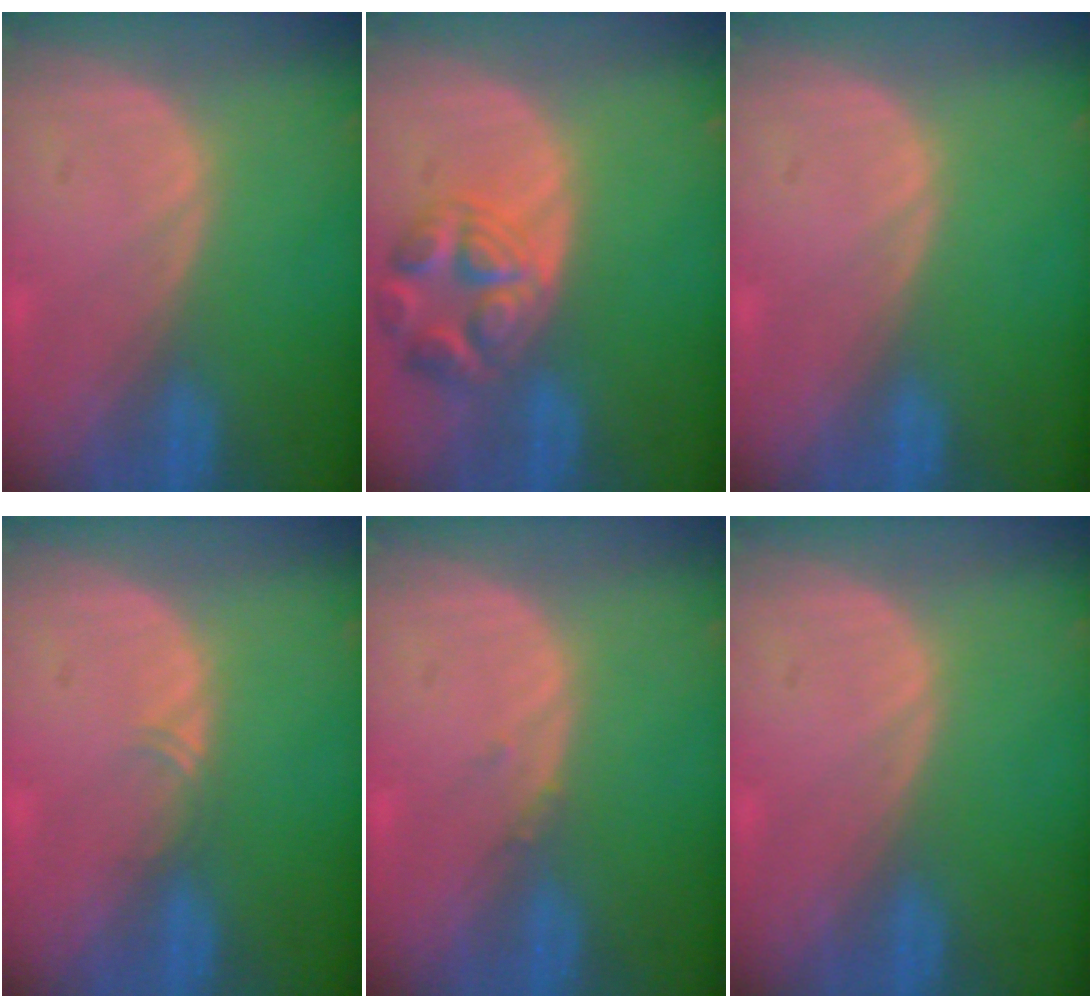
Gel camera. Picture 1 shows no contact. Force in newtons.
{"total": 7.4, "press": 6.6, "slide": 3.4}
{"total": 0.0}
{"total": 1.1, "press": 1.0, "slide": 0.6}
{"total": 0.7, "press": 0.7, "slide": 0.3}
{"total": 0.0}